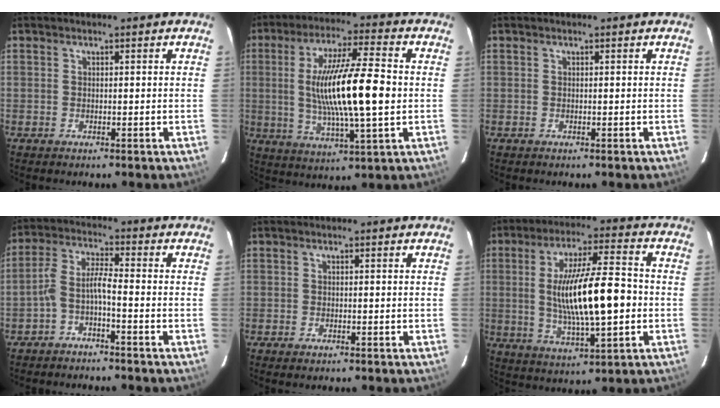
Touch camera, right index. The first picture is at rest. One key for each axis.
{"total": 17.5, "fx": 0.1, "fy": 2.8, "fz": 17.3, "tx": -0.313, "ty": -0.003, "tz": 0.007}
{"total": 0.0}
{"total": 4.6, "fx": -2.6, "fy": 0.7, "fz": 3.8, "tx": -0.097, "ty": 0.016, "tz": -0.051}
{"total": 0.9, "fx": -0.7, "fy": 0.3, "fz": 0.5, "tx": -0.009, "ty": -0.003, "tz": -0.013}
{"total": 16.5, "fx": -1.1, "fy": 3.7, "fz": 16.0, "tx": -0.282, "ty": -0.002, "tz": -0.009}